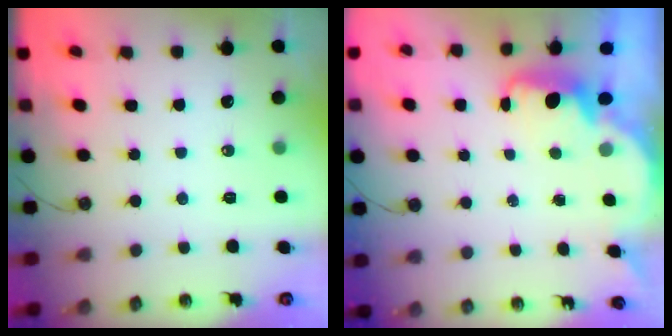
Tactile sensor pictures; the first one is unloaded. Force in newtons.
{"total": 2.2, "press": 2.1, "slide": 0.7}